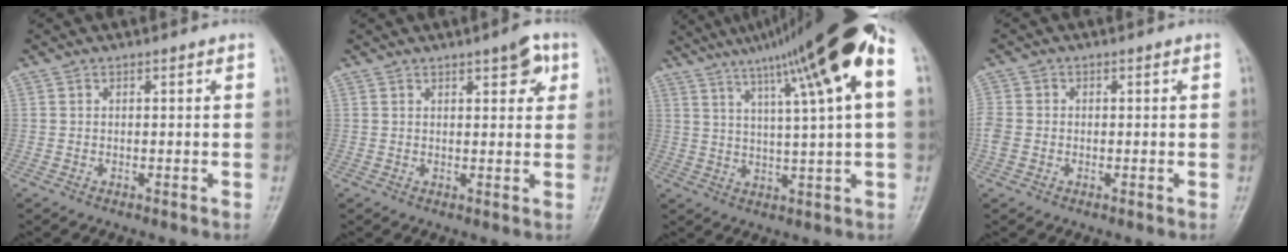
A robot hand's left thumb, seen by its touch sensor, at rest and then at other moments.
{"total": 5.2, "force": [2.5, 2.1, 4.0], "torque": [-0.031, -0.006, 0.028]}
{"total": 19.5, "force": [8.6, 1.5, 17.5], "torque": [-0.272, 0.015, 0.132]}
{"total": 4.1, "force": [-0.7, 3.5, 2.1], "torque": [-0.052, 0.006, -0.017]}